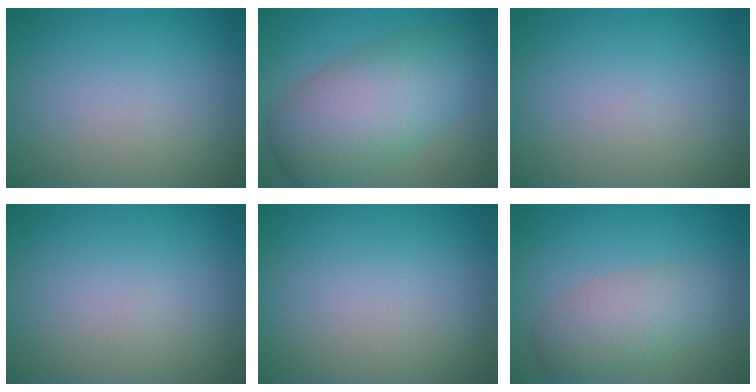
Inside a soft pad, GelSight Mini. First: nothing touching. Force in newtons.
{"total": 8.2, "press": 8.2, "slide": 0.3}
{"total": 0.0}
{"total": 0.0}
{"total": 0.0}
{"total": 4.2, "press": 4.2, "slide": 0.0}